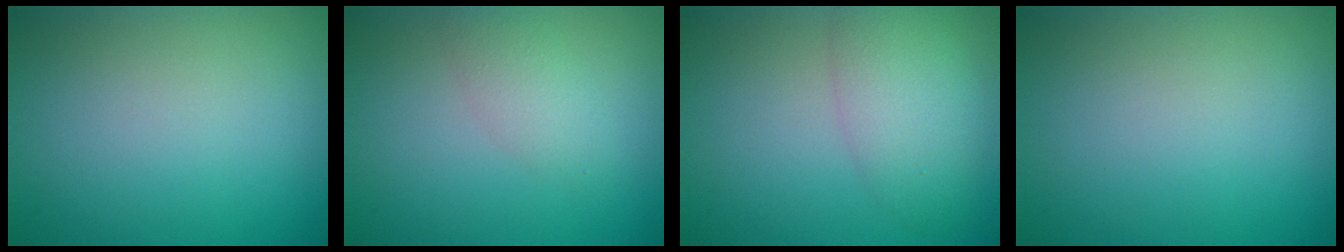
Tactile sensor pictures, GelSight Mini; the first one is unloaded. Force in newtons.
{"total": 2.2, "press": 2.2, "slide": 0.2}
{"total": 4.6, "press": 4.6, "slide": 0.2}
{"total": 0.0}